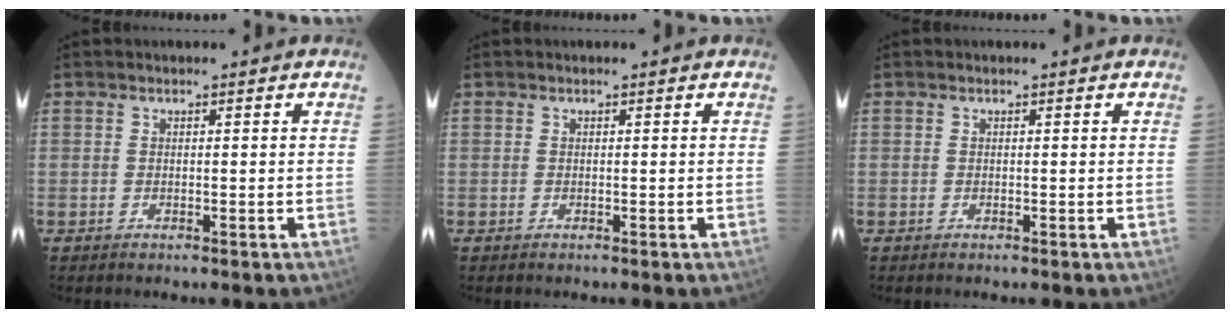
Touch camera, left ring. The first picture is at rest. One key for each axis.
{"total": 0.0}
{"total": 0.0}